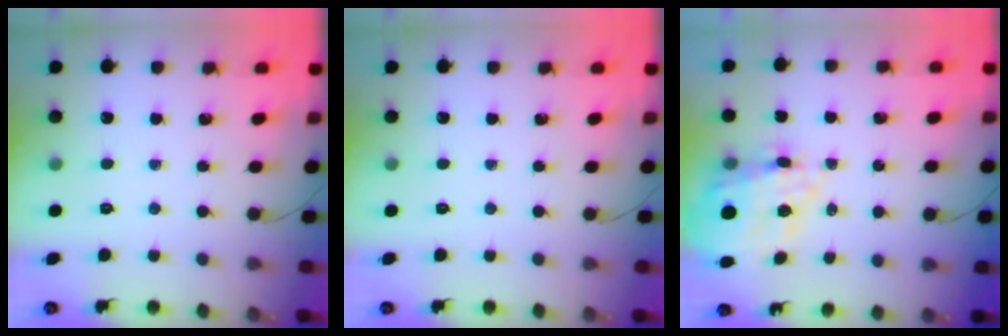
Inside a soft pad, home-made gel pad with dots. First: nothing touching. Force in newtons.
{"total": 0.0}
{"total": 17.2, "press": 16.8, "slide": 3.7}